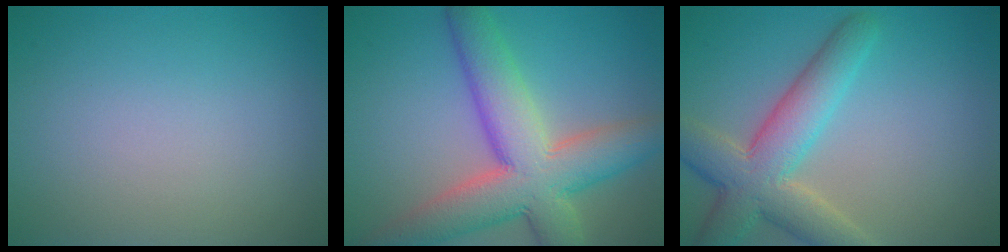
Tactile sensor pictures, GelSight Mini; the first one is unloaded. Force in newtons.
{"total": 9.7, "press": 9.6, "slide": 0.7}
{"total": 6.9, "press": 6.9, "slide": 0.5}